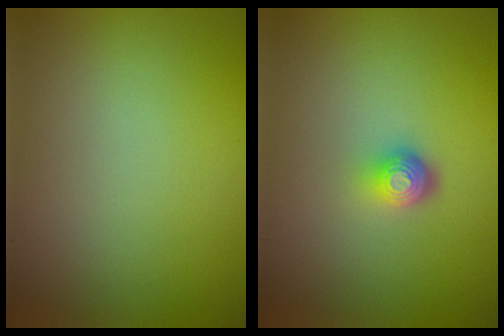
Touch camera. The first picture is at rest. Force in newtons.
{"total": 2.3, "press": 1.4, "slide": 1.8}